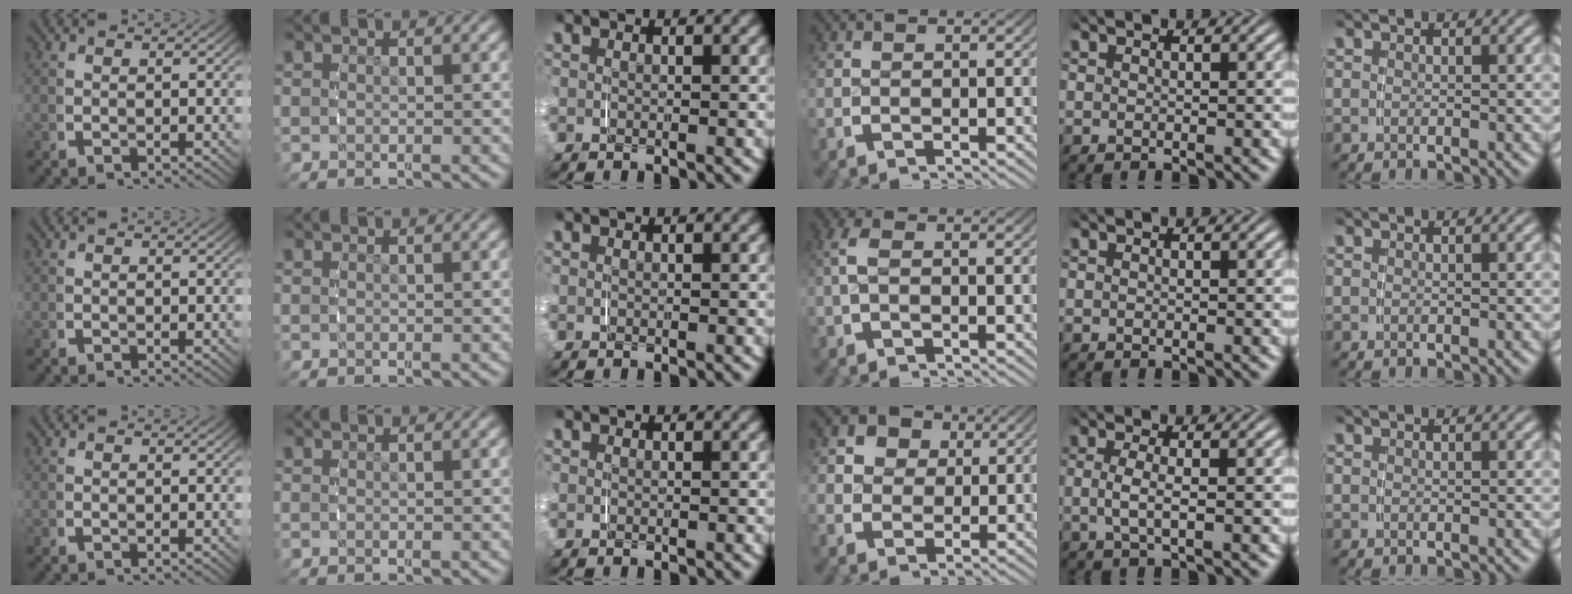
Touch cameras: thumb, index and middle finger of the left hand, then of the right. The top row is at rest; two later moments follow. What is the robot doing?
{"motion": "grasp_and_lifting", "object": "pen bag"}